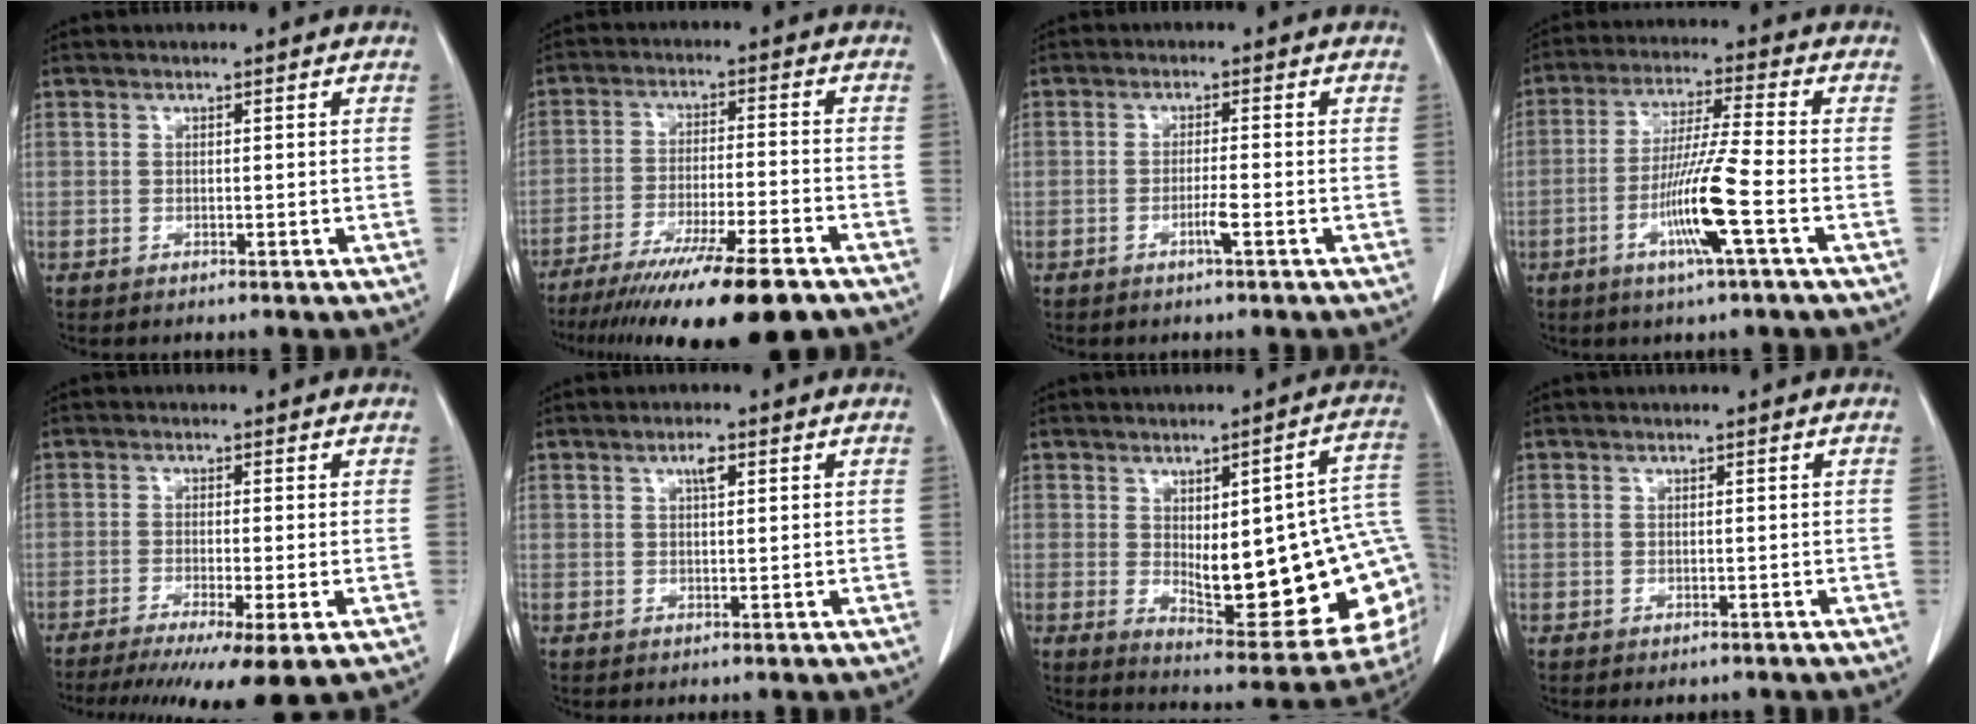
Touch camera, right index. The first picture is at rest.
{"total": 18.2, "force": [-13.9, 1.2, 11.7], "torque": [-0.170, -0.042, -0.221]}
{"total": 2.2, "force": [-1.0, -0.3, 1.9], "torque": [-0.038, -0.001, -0.020]}
{"total": 10.1, "force": [-3.6, -0.9, 9.4], "torque": [-0.185, -0.010, -0.069]}
{"total": 10.9, "force": [-7.4, 0.5, 8.0], "torque": [-0.111, -0.023, -0.118]}
{"total": 1.9, "force": [0.9, 0.5, 1.6], "torque": [-0.030, 0.001, 0.014]}
{"total": 22.0, "force": [-0.5, 5.9, 21.2], "torque": [-0.210, 0.013, 0.020]}
{"total": 1.1, "force": [-0.5, 0.9, 0.1], "torque": [-0.004, 0.005, -0.004]}